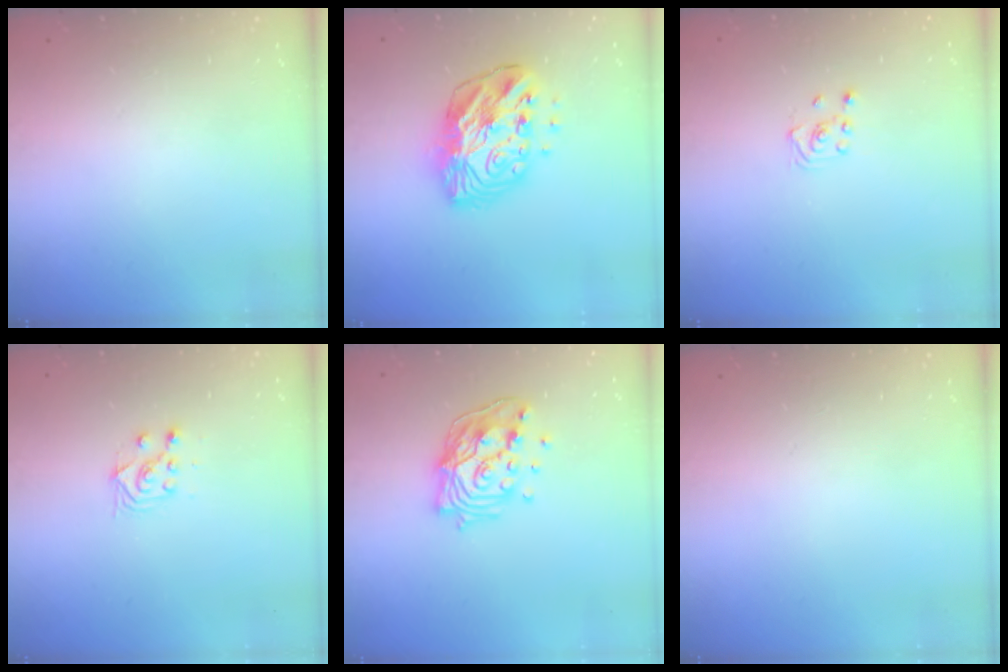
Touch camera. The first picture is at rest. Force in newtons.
{"total": 14.1, "press": 14.0, "slide": 1.1}
{"total": 1.9, "press": 1.8, "slide": 0.6}
{"total": 4.9, "press": 4.8, "slide": 1.0}
{"total": 16.5, "press": 16.1, "slide": 3.6}
{"total": 0.0}